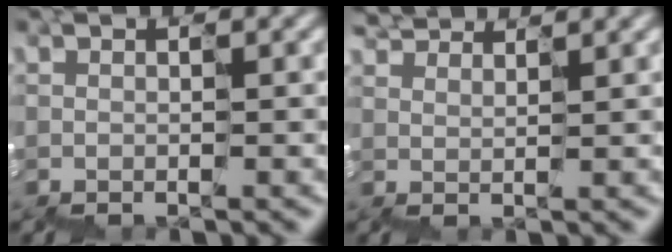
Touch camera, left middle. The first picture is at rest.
{"total": 3.1, "force": [3.0, 0.0, -0.4], "torque": [-0.006, 0.013, 0.051]}